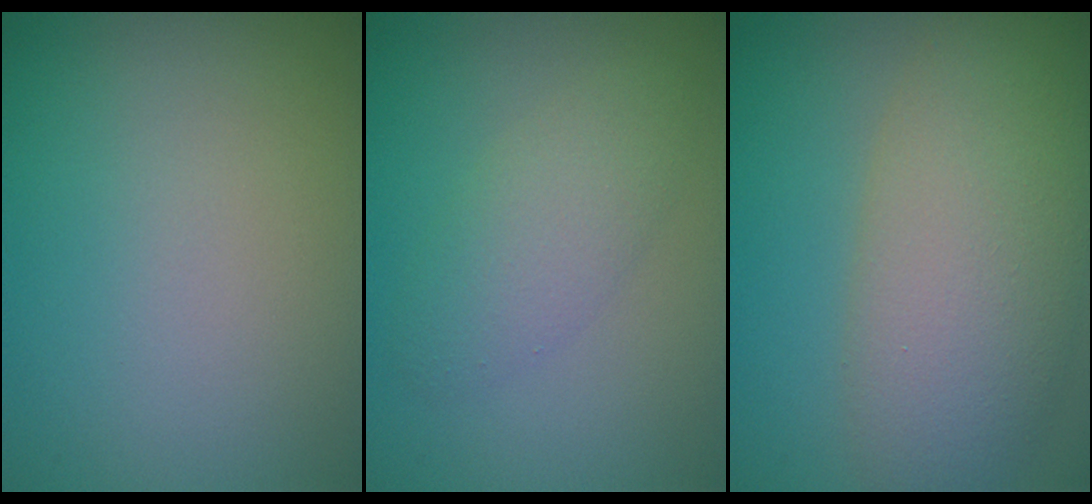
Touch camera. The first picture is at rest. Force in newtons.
{"total": 2.8, "press": 2.8, "slide": 0.2}
{"total": 7.7, "press": 7.7, "slide": 0.4}